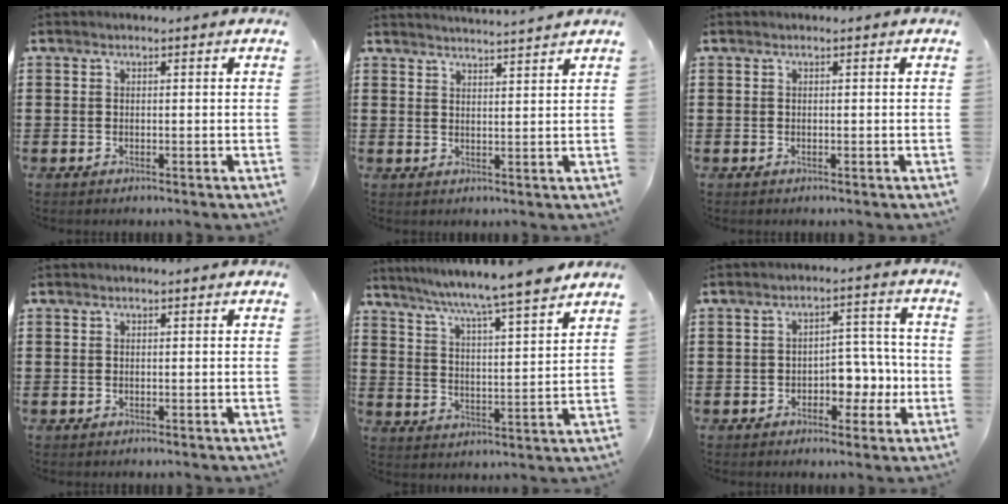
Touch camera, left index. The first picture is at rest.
{"total": 2.8, "force": [2.7, -0.5, 0.0], "torque": [-0.009, -0.013, 0.051]}
{"total": 0.0}
{"total": 0.0}
{"total": 6.6, "force": [6.0, -1.0, 2.7], "torque": [-0.077, -0.045, 0.096]}
{"total": 5.4, "force": [-2.0, 3.7, 3.4], "torque": [-0.051, 0.006, -0.043]}